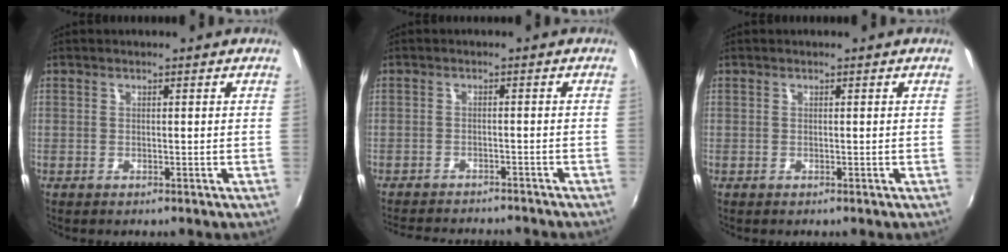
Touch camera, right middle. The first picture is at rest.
{"total": 10.7, "force": [-9.7, 2.0, 4.0], "torque": [-0.092, -0.016, -0.140]}
{"total": 0.0}